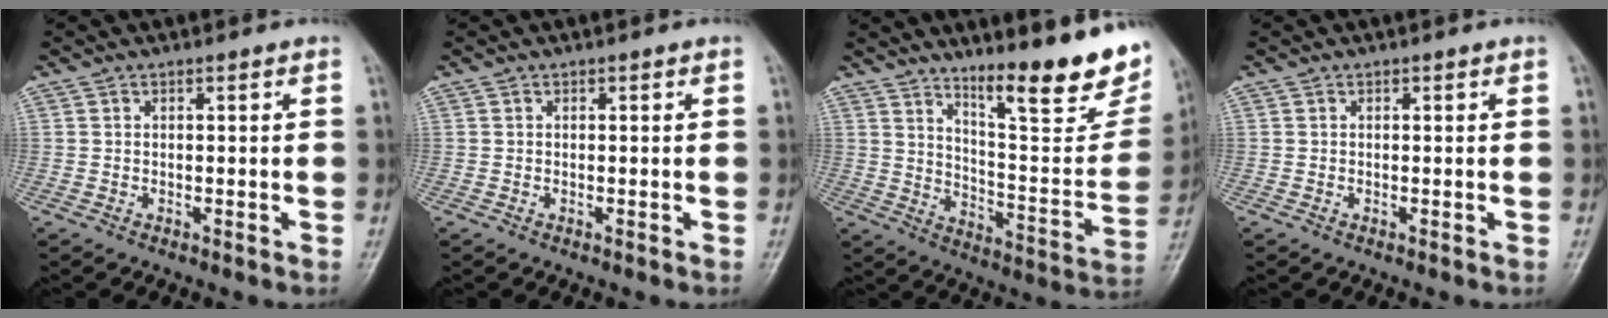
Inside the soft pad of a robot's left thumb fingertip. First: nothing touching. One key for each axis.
{"total": 0.0}
{"total": 21.3, "fx": 14.8, "fy": 4.5, "fz": 14.7, "tx": -0.172, "ty": -0.098, "tz": 0.222}
{"total": 0.0}